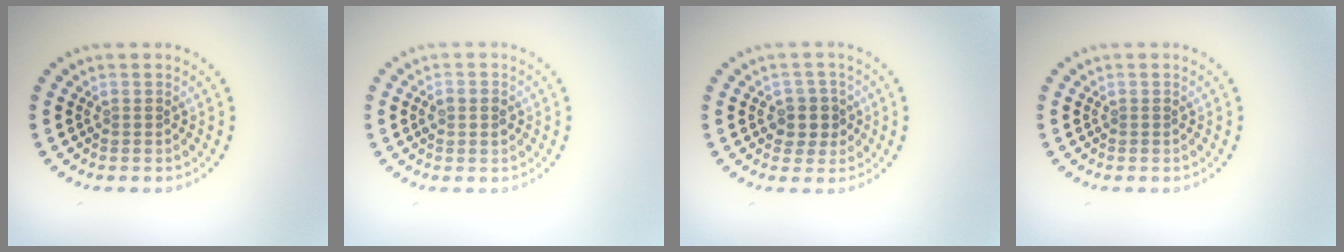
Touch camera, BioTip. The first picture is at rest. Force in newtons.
{"total": 2.0, "press": 2.0, "slide": 0.1}
{"total": 2.5, "press": 2.2, "slide": 1.0}
{"total": 0.0}